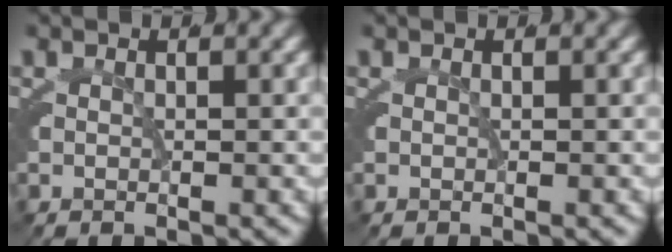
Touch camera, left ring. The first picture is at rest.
{"total": 0.0}